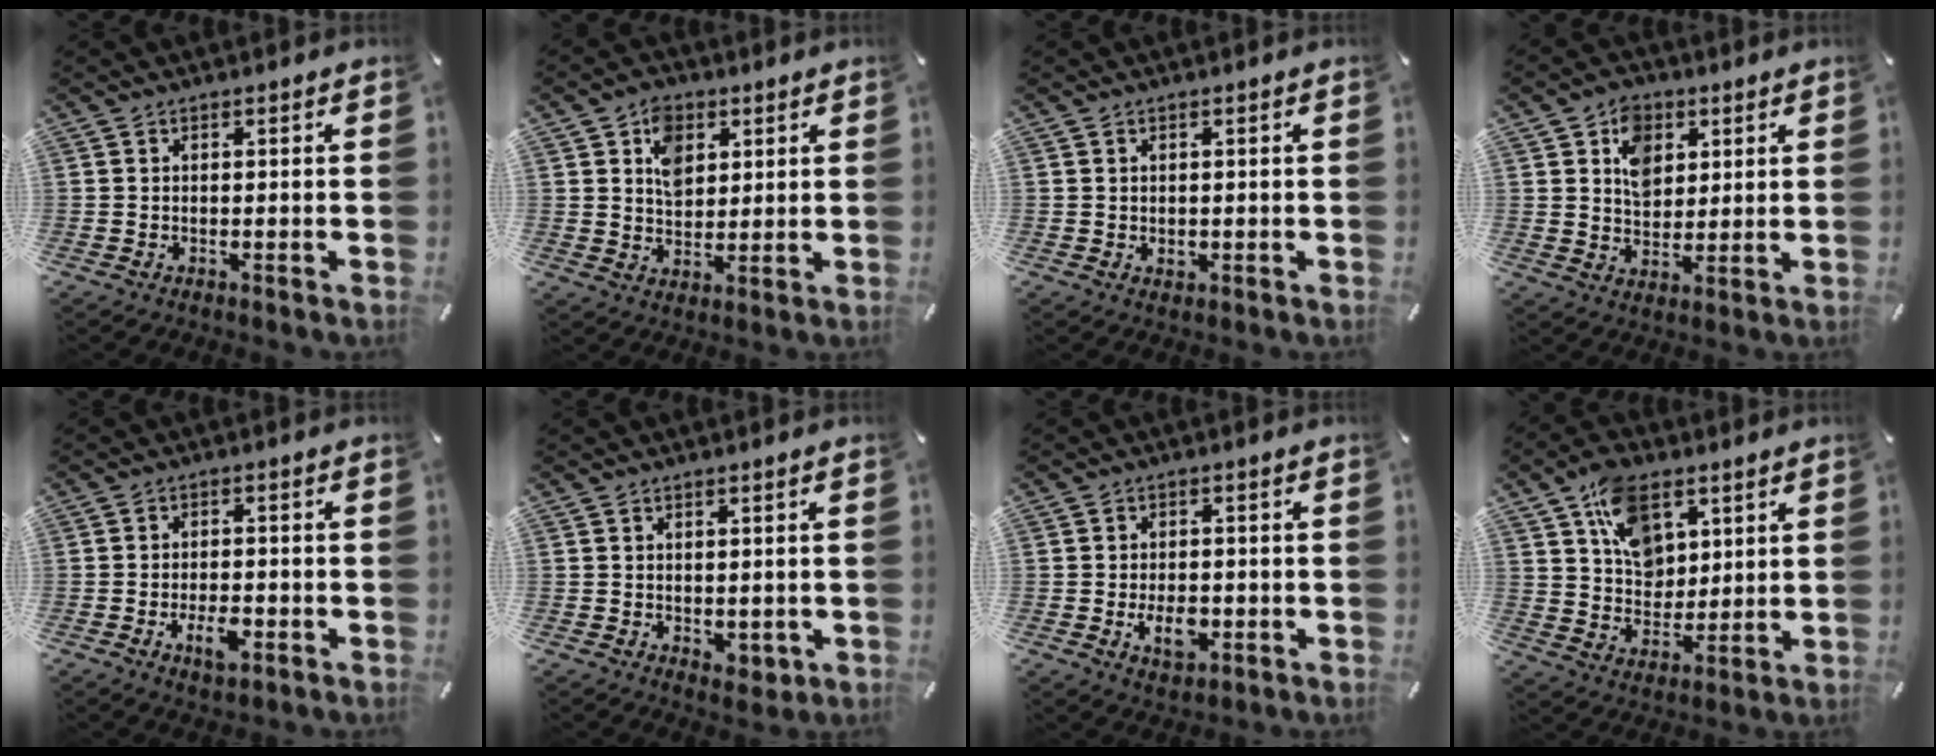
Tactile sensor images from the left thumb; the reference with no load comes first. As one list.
[{"total": 7.2, "force": [3.0, 5.6, 3.4], "torque": [-0.052, 0.001, 0.051]}, {"total": 1.0, "force": [0.1, 0.9, 0.3], "torque": [0.003, 0.000, 0.001]}, {"total": 7.8, "force": [3.2, 6.3, 3.4], "torque": [-0.047, -0.002, 0.055]}, {"total": 5.2, "force": [-2.1, 2.7, 3.9], "torque": [-0.074, 0.007, -0.037]}, {"total": 2.2, "force": [0.1, 1.8, 1.3], "torque": [-0.014, 0.000, 0.002]}, {"total": 5.8, "force": [-1.5, 3.8, 4.2], "torque": [-0.072, -0.004, -0.029]}, {"total": 12.6, "force": [5.9, 9.0, 6.4], "torque": [-0.111, -0.009, 0.111]}]